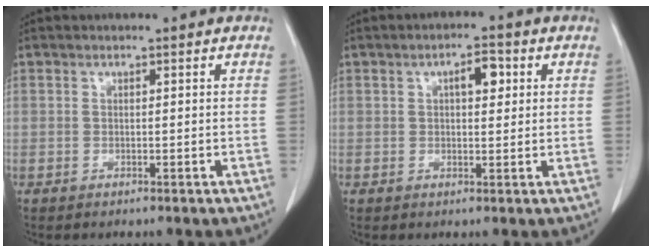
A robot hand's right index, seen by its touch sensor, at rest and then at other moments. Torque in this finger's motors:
{"motor_torque": [0.57, 0.14, 0.08, 0.05]}